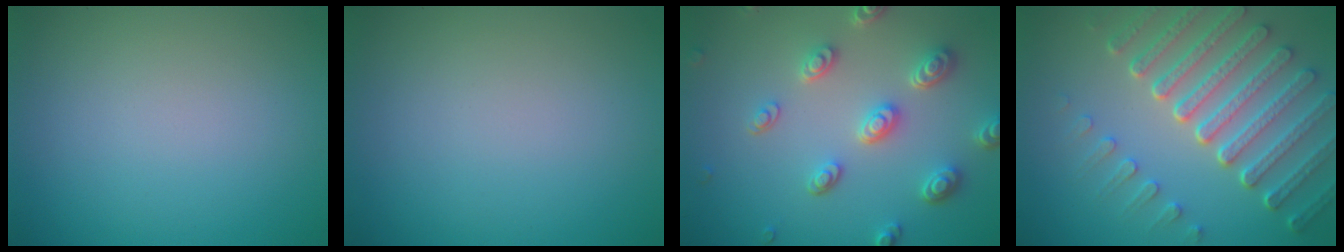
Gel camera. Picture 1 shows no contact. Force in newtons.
{"total": 0.0}
{"total": 4.6, "press": 3.8, "slide": 2.7}
{"total": 7.4, "press": 5.5, "slide": 4.9}